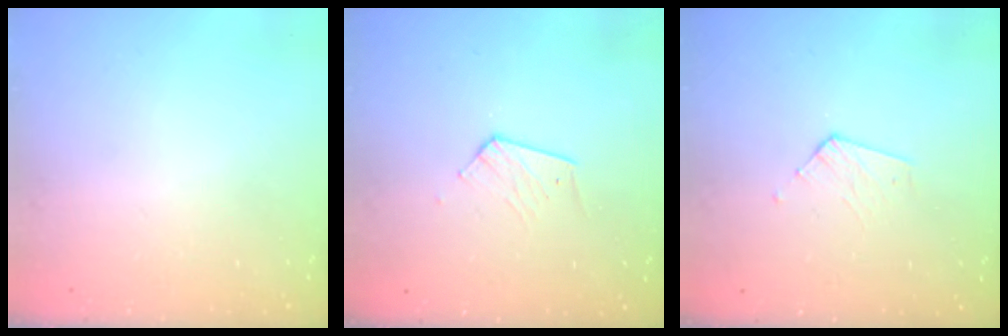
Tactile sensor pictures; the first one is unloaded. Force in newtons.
{"total": 4.9, "press": 4.8, "slide": 0.4}
{"total": 3.1, "press": 3.1, "slide": 0.3}